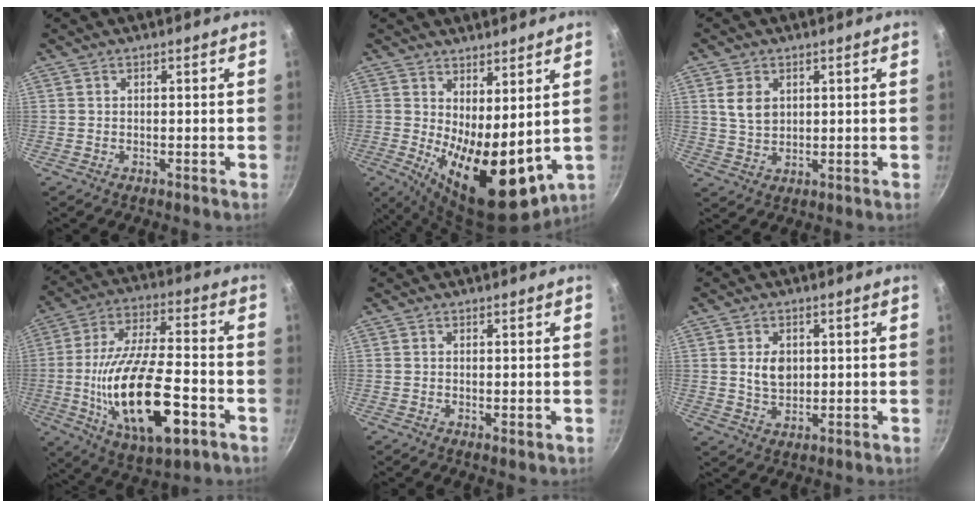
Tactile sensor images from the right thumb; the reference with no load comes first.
{"total": 14.8, "force": [0.9, 6.3, 13.4], "torque": [-0.177, -0.026, 0.032]}
{"total": 5.3, "force": [1.6, 3.8, 3.3], "torque": [-0.052, -0.007, 0.035]}
{"total": 22.8, "force": [-6.3, 9.1, 19.9], "torque": [-0.356, 0.018, -0.104]}
{"total": 0.7, "force": [0.1, 0.2, 0.7], "torque": [-0.010, -0.005, 0.000]}
{"total": 5.3, "force": [1.0, 3.8, 3.5], "torque": [-0.045, -0.010, 0.020]}